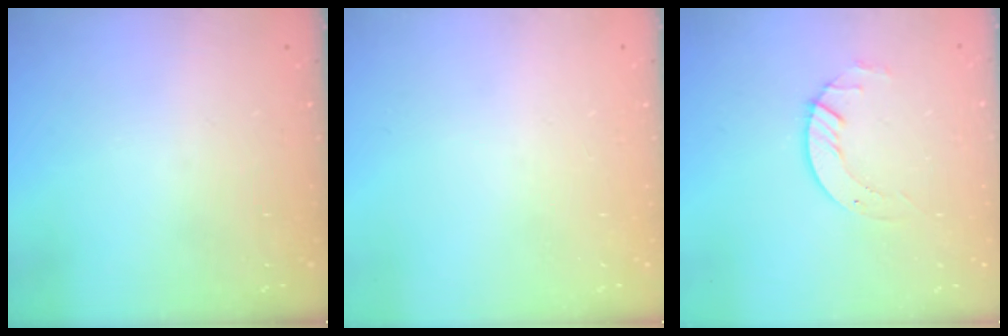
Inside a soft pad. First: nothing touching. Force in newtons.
{"total": 0.0}
{"total": 3.6, "press": 3.6, "slide": 0.4}